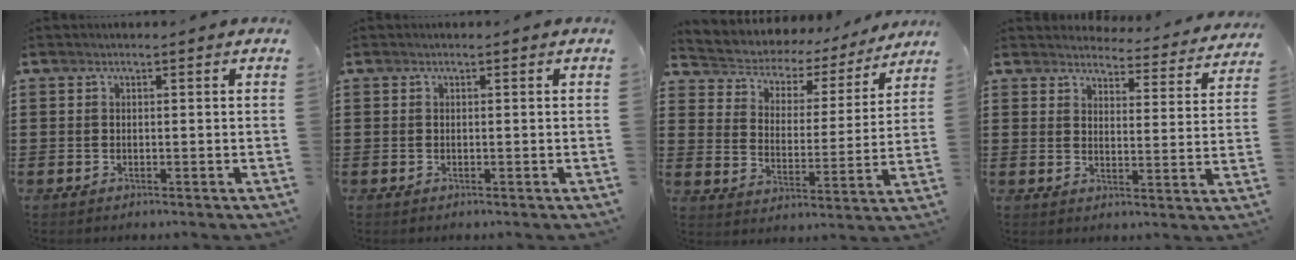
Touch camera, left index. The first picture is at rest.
{"total": 0.0}
{"total": 3.8, "force": [3.4, 1.6, 0.4], "torque": [-0.033, -0.027, 0.048]}
{"total": 4.2, "force": [4.2, 0.2, 0.3], "torque": [-0.018, -0.033, 0.071]}